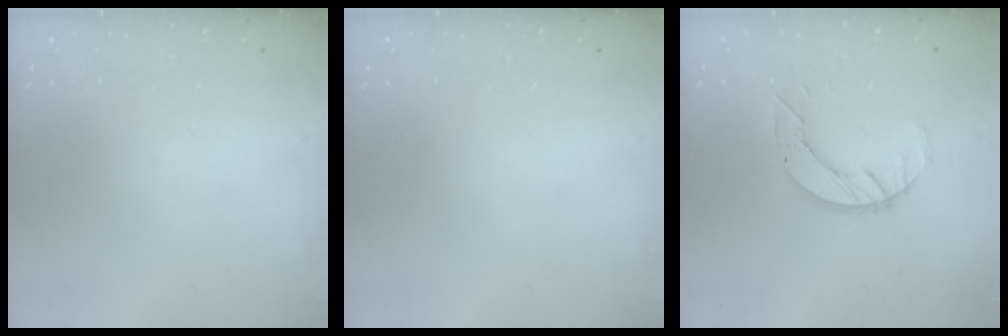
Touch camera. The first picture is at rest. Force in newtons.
{"total": 0.0}
{"total": 7.3, "press": 7.2, "slide": 0.7}